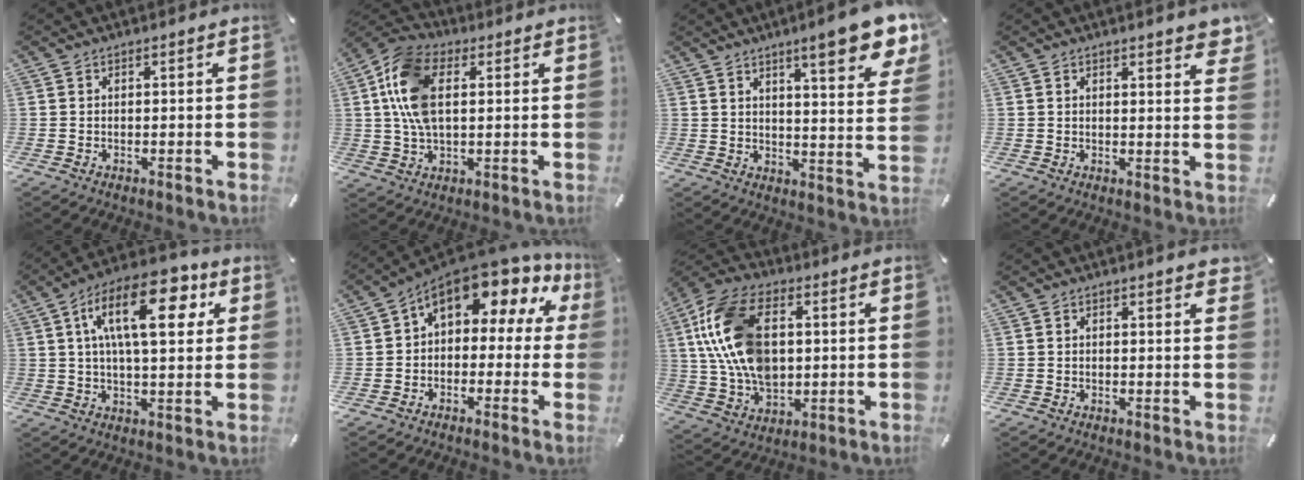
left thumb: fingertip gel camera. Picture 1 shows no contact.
{"total": 12.5, "force": [2.6, 7.6, 9.6], "torque": [-0.224, 0.004, 0.045]}
{"total": 13.0, "force": [8.9, 2.7, 9.1], "torque": [-0.131, -0.053, 0.144]}
{"total": 3.0, "force": [2.5, 0.5, 1.6], "torque": [-0.022, -0.014, 0.041]}
{"total": 18.4, "force": [6.7, 8.2, 15.0], "torque": [-0.256, -0.007, 0.102]}
{"total": 12.6, "force": [7.4, 6.1, 8.2], "torque": [-0.132, -0.054, 0.127]}
{"total": 17.5, "force": [2.7, 11.9, 12.6], "torque": [-0.298, 0.010, 0.048]}
{"total": 1.6, "force": [1.0, 0.5, 1.1], "torque": [-0.016, -0.001, 0.017]}